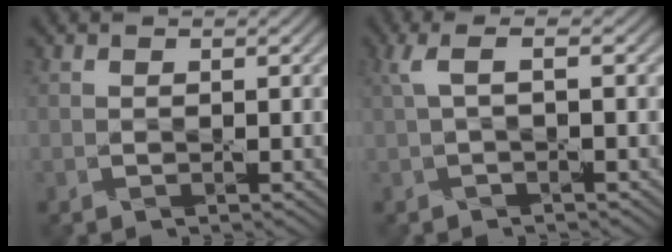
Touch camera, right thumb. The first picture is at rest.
{"total": 2.7, "force": [0.5, 0.4, 2.6], "torque": [-0.056, 0.014, 0.007]}